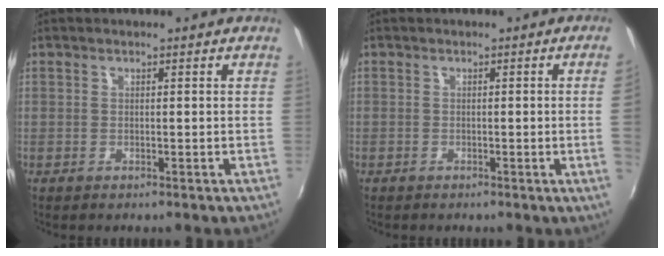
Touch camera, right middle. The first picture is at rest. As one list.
[{"total": 2.6, "force": [-0.1, -1.6, 2.1], "torque": [-0.030, -0.014, 0.005]}]